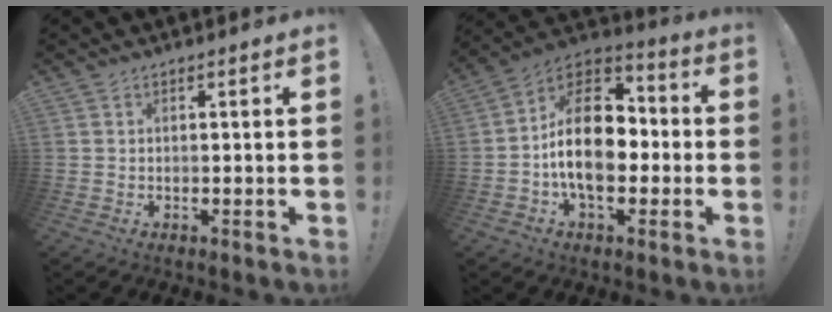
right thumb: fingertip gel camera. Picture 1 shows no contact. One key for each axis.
{"total": 19.6, "fx": -1.7, "fy": 12.5, "fz": 15.0, "tx": -0.270, "ty": 0.025, "tz": -0.021}